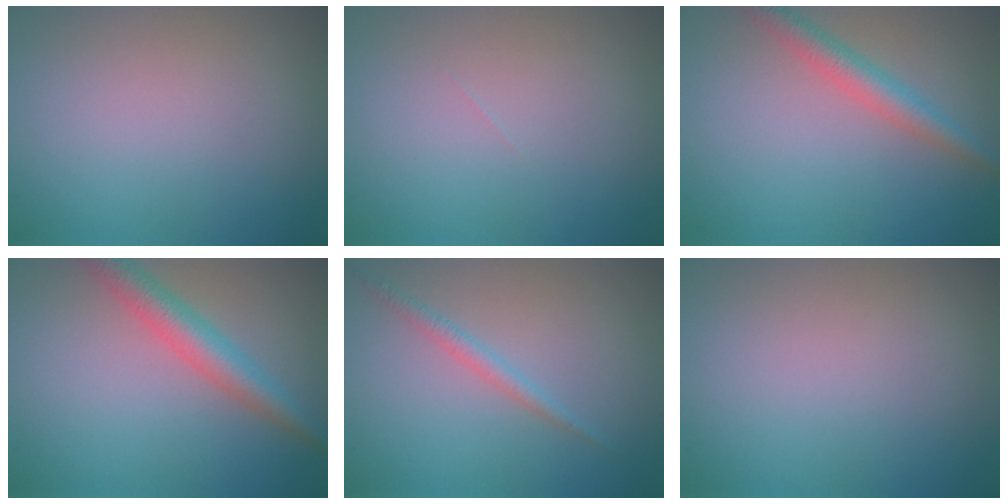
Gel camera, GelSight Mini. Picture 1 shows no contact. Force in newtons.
{"total": 0.0}
{"total": 2.9, "press": 2.9, "slide": 0.1}
{"total": 3.7, "press": 3.7, "slide": 0.1}
{"total": 1.4, "press": 1.4, "slide": 0.1}
{"total": 0.0}